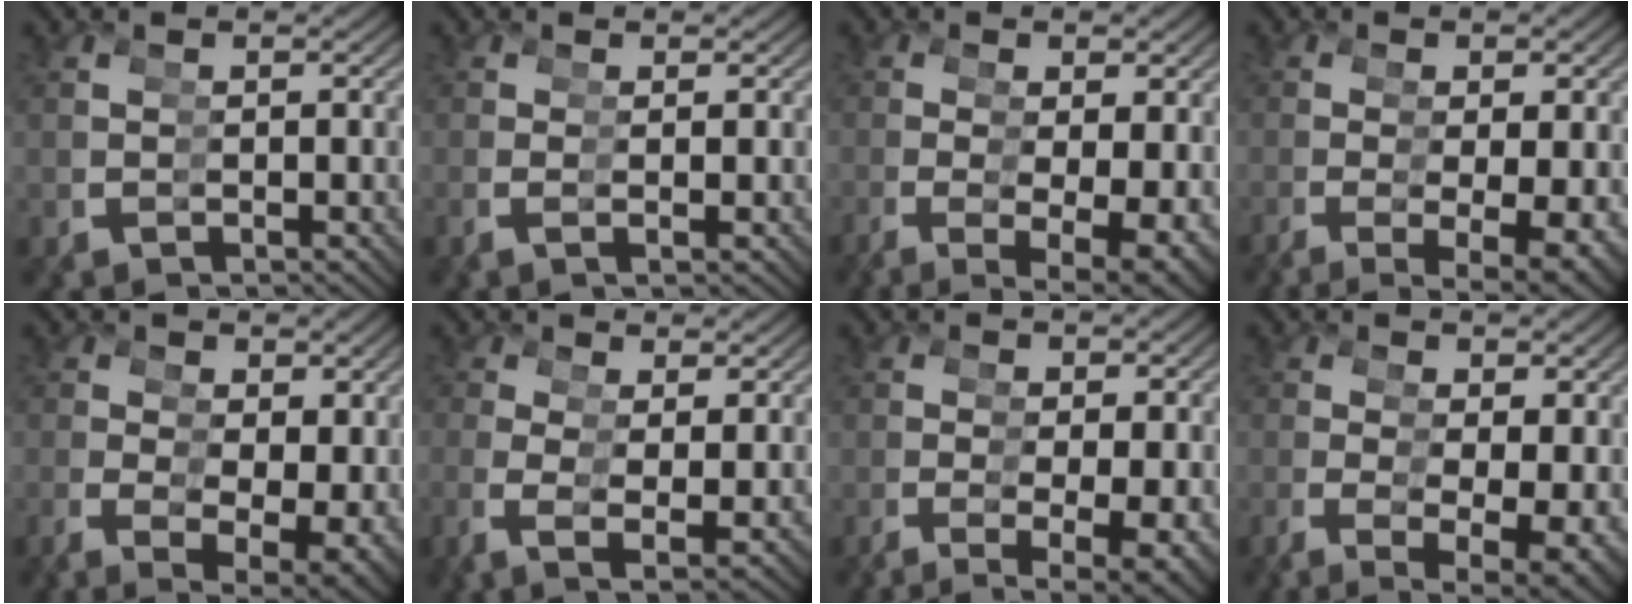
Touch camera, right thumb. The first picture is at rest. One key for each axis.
{"total": 1.9, "fx": 0.4, "fy": -1.8, "fz": 0.5, "tx": 0.002, "ty": 0.020, "tz": 0.001}
{"total": 4.8, "fx": -0.5, "fy": 0.5, "fz": 4.7, "tx": -0.065, "ty": 0.007, "tz": -0.006}
{"total": 4.5, "fx": -0.6, "fy": 0.0, "fz": 4.5, "tx": -0.060, "ty": 0.007, "tz": -0.007}
{"total": 4.2, "fx": -0.2, "fy": 1.8, "fz": 3.8, "tx": -0.058, "ty": -0.007, "tz": 0.007}
{"total": 2.0, "fx": 1.2, "fy": -0.1, "fz": 1.6, "tx": -0.020, "ty": 0.016, "tz": 0.014}
{"total": 4.3, "fx": -0.9, "fy": 0.5, "fz": 4.2, "tx": -0.062, "ty": 0.001, "tz": -0.007}
{"total": 4.5, "fx": -0.3, "fy": 0.8, "fz": 4.4, "tx": -0.059, "ty": 0.005, "tz": -0.002}